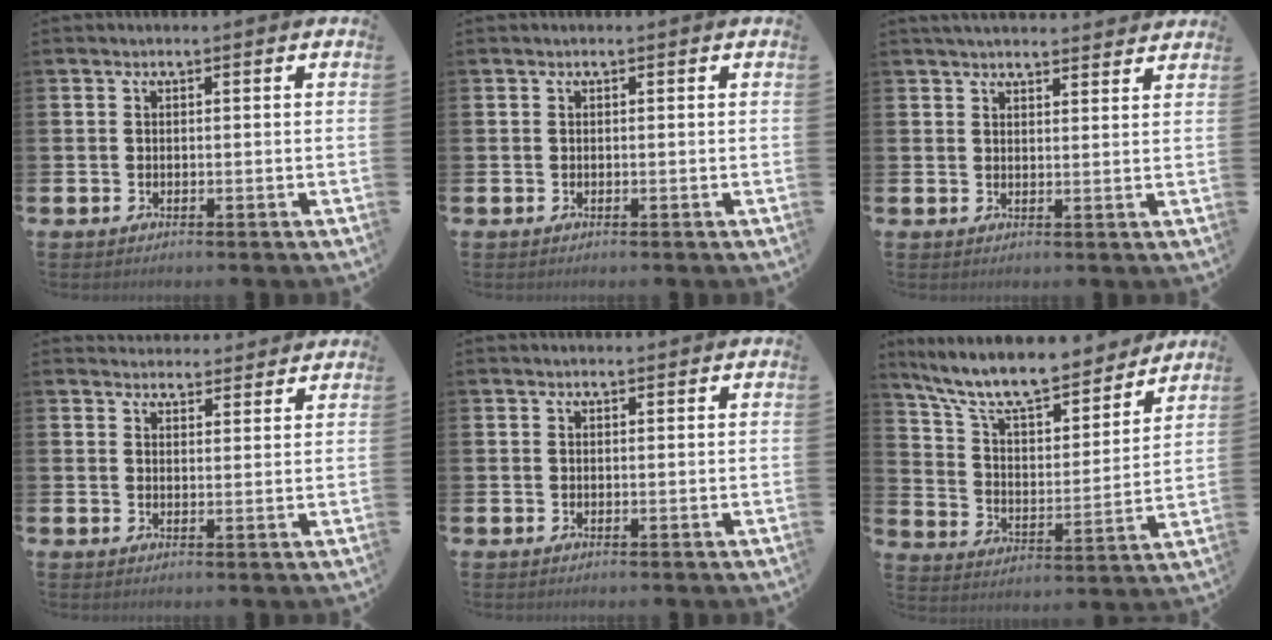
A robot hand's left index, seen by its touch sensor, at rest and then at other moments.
{"total": 0.0}
{"total": 3.5, "force": [3.4, 0.4, 0.5], "torque": [-0.017, -0.012, 0.063]}
{"total": 3.4, "force": [3.3, 0.8, -0.2], "torque": [0.005, -0.018, 0.060]}
{"total": 0.6, "force": [0.5, 0.0, 0.2], "torque": [0.008, -0.004, 0.007]}
{"total": 11.2, "force": [10.0, 2.6, 4.4], "torque": [-0.127, -0.066, 0.173]}